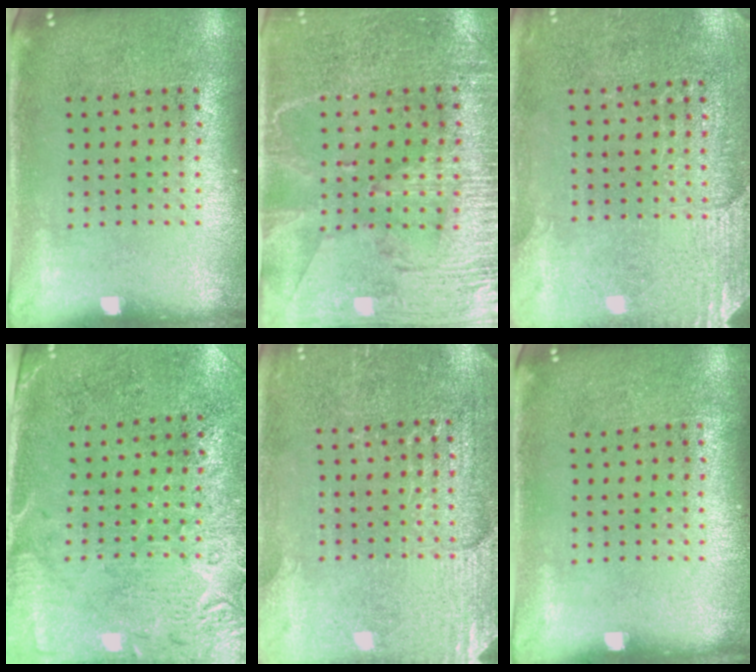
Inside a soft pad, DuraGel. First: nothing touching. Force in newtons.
{"total": 3.3, "press": 3.0, "slide": 1.5}
{"total": 2.8, "press": 2.6, "slide": 1.0}
{"total": 2.7, "press": 2.4, "slide": 1.2}
{"total": 2.9, "press": 2.8, "slide": 0.2}
{"total": 0.0}